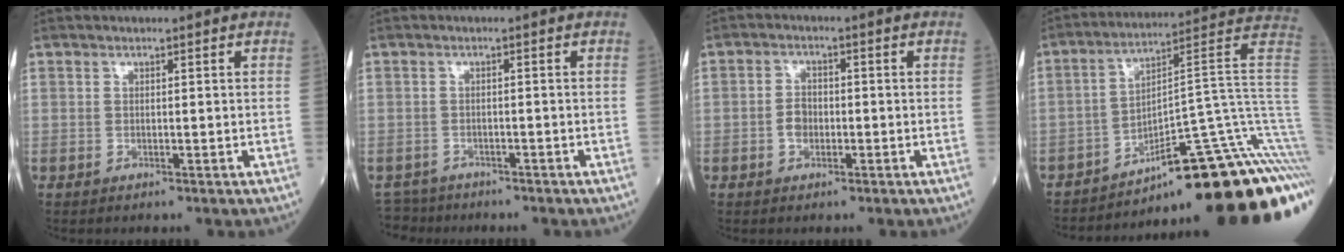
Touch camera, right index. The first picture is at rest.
{"total": 6.7, "force": [-5.7, 3.3, 0.7], "torque": [-0.028, 0.004, -0.089]}
{"total": 3.4, "force": [-1.0, 2.4, 2.1], "torque": [-0.051, 0.010, -0.017]}
{"total": 28.9, "force": [-19.2, 2.0, 21.5], "torque": [-0.172, 0.014, -0.271]}